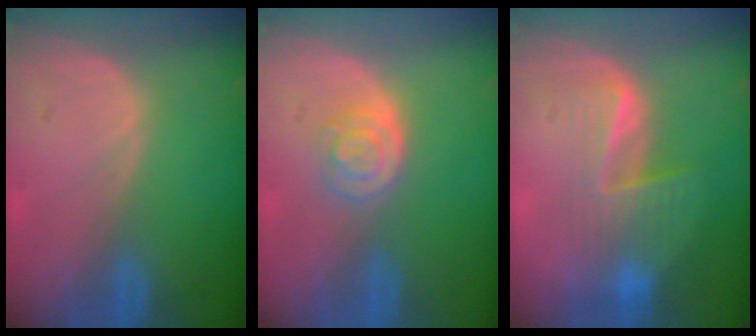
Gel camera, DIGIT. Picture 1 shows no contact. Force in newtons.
{"total": 4.0, "press": 3.7, "slide": 1.7}
{"total": 6.8, "press": 6.4, "slide": 2.3}